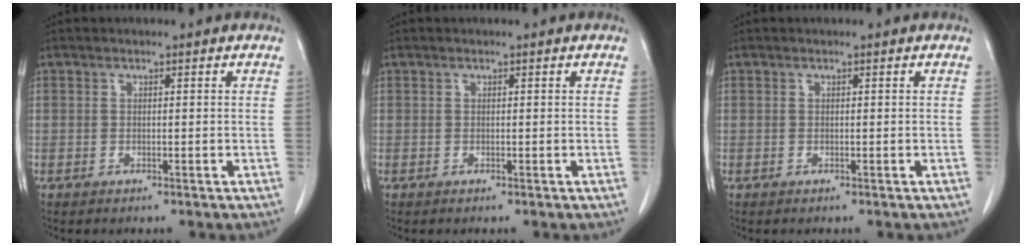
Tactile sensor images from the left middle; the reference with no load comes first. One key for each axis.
{"total": 0.0}
{"total": 0.0}